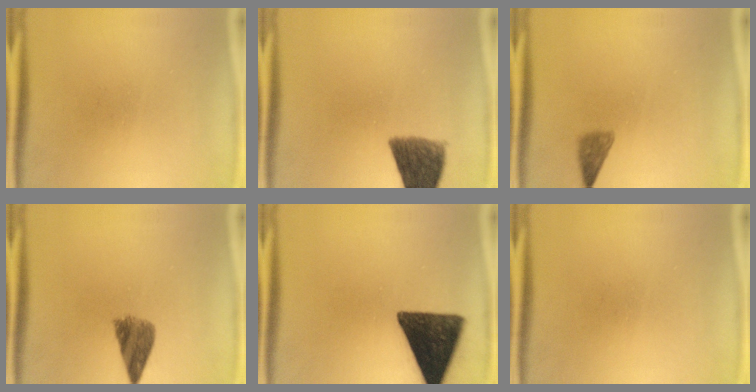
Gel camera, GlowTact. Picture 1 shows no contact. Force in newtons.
{"total": 9.1}
{"total": 2.1}
{"total": 5.3}
{"total": 15.2}
{"total": 0.0}